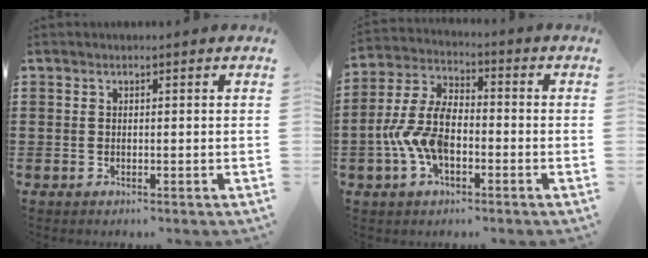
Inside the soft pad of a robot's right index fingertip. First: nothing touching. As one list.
[{"total": 8.9, "force": [-2.4, 4.9, 7.1], "torque": [-0.179, -0.004, -0.053]}]